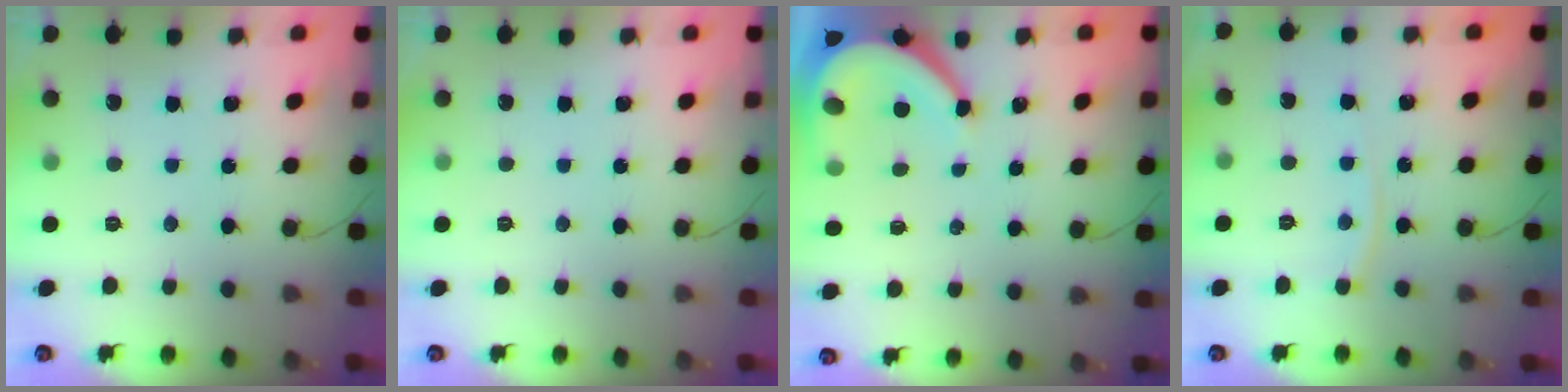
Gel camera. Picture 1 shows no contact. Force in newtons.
{"total": 0.0}
{"total": 8.1, "press": 8.1, "slide": 0.8}
{"total": 3.8, "press": 3.8, "slide": 0.4}